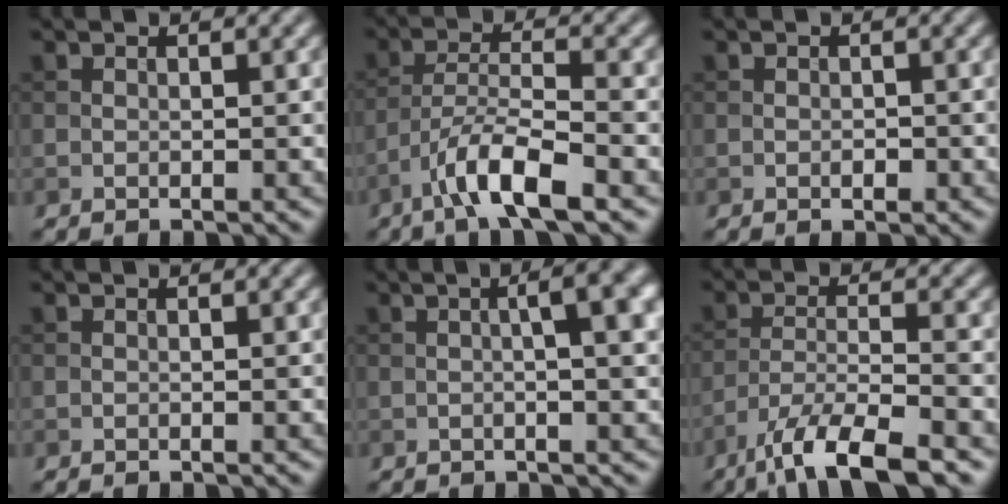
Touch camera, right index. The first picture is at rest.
{"total": 6.3, "force": [-3.9, 1.4, 4.7], "torque": [-0.085, 0.004, -0.077]}
{"total": 0.9, "force": [-0.4, 0.5, 0.7], "torque": [-0.008, 0.001, -0.006]}
{"total": 0.0}
{"total": 5.8, "force": [0.7, 1.6, 5.5], "torque": [-0.068, 0.016, 0.005]}
{"total": 7.9, "force": [-5.7, 1.8, 5.2], "torque": [-0.090, -0.004, -0.106]}